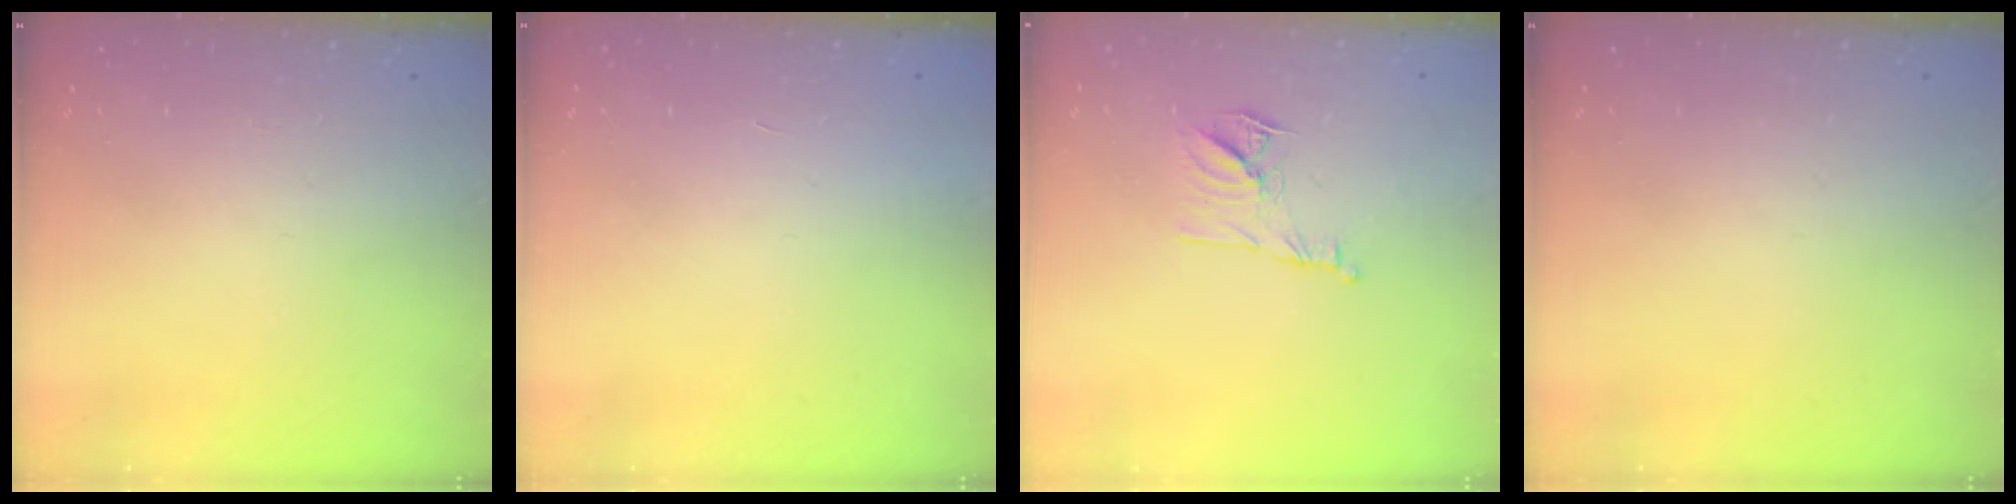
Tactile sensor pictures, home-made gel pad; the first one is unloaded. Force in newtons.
{"total": 1.6, "press": 1.6, "slide": 0.1}
{"total": 9.6, "press": 9.6, "slide": 0.9}
{"total": 0.0}